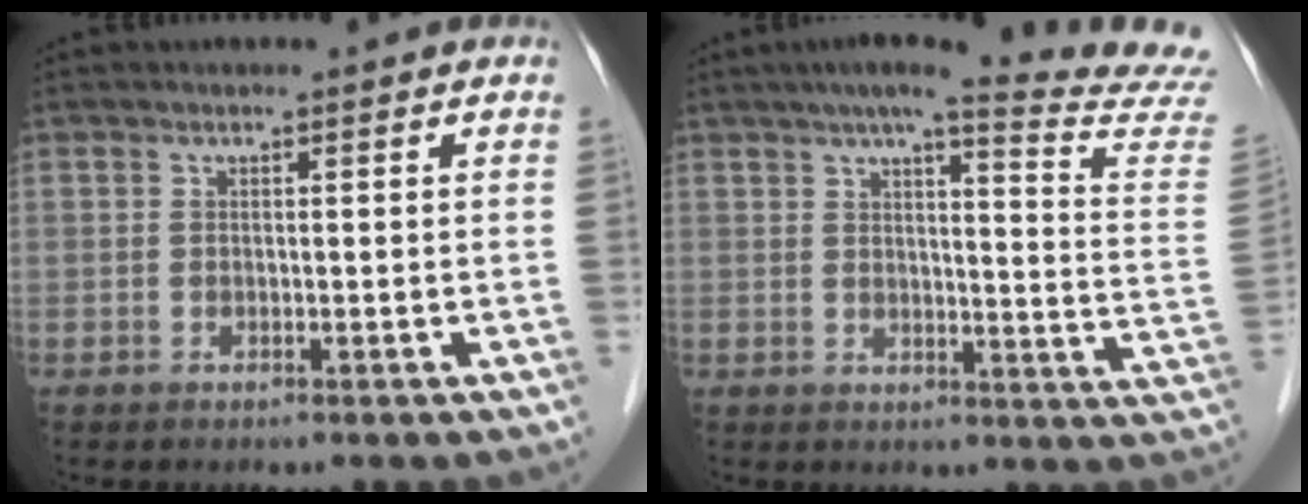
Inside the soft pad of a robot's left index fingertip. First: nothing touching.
{"total": 19.6, "force": [17.7, -0.7, 8.4], "torque": [-0.109, -0.069, 0.199]}